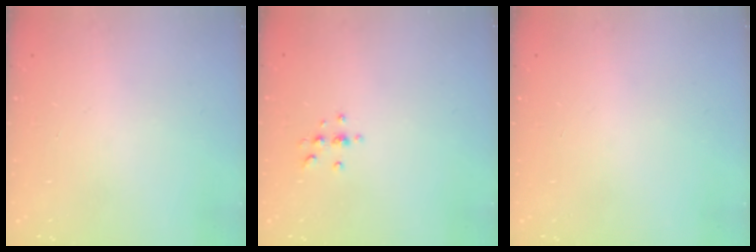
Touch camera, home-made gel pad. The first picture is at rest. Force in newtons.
{"total": 3.9, "press": 3.8, "slide": 0.5}
{"total": 0.0}